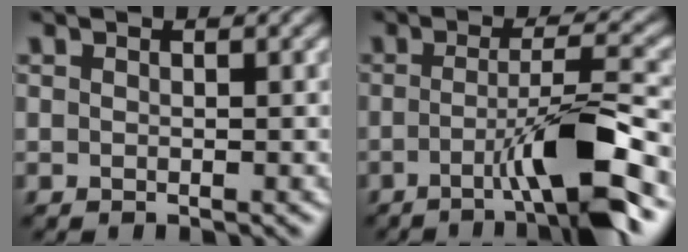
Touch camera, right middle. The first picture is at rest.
{"total": 7.9, "force": [-2.7, 1.2, 7.3], "torque": [-0.108, 0.009, -0.054]}